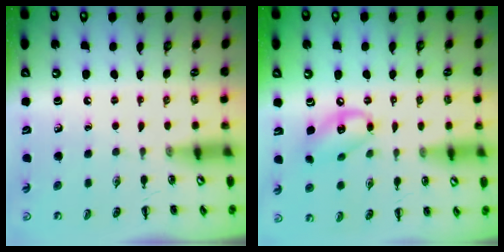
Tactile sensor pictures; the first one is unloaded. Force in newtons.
{"total": 11.6, "press": 11.3, "slide": 2.3}